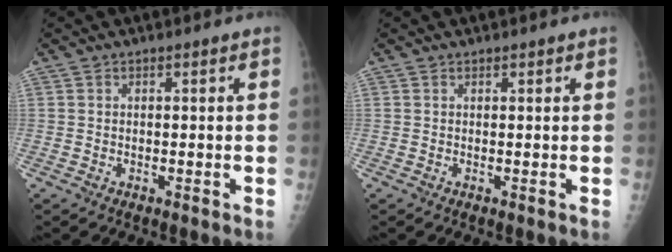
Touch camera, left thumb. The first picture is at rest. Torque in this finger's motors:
{"motor_torque": [0.15, -0.02, -0.14, -0.04, -0.05]}